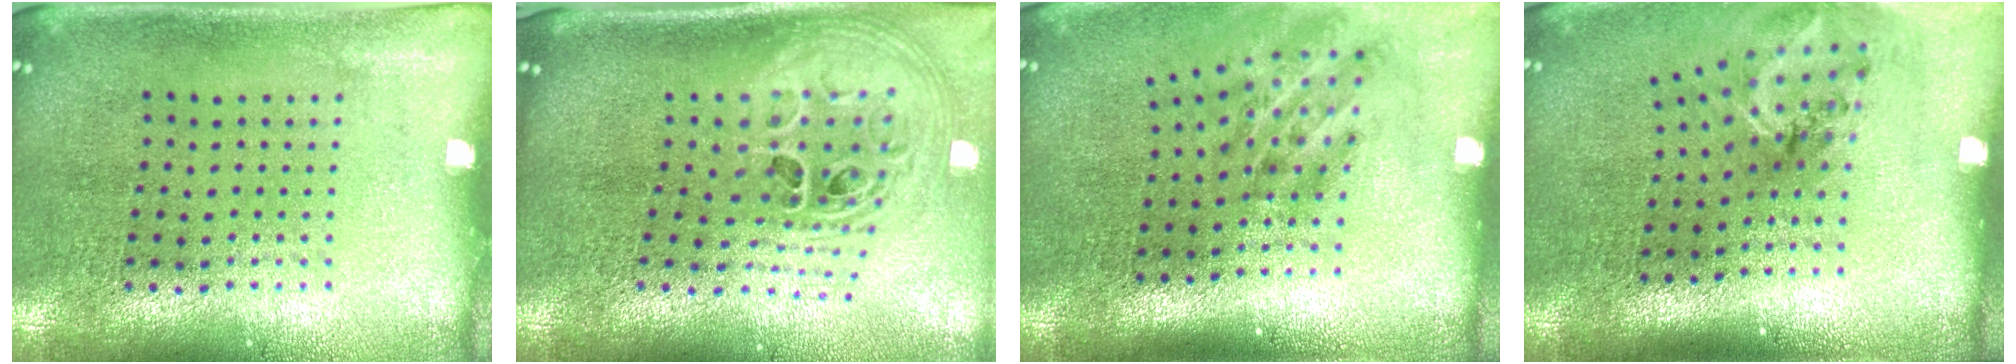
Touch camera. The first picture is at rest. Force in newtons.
{"total": 2.9, "press": 2.0, "slide": 2.1}
{"total": 1.9, "press": 1.2, "slide": 1.5}
{"total": 1.4, "press": 1.1, "slide": 0.9}